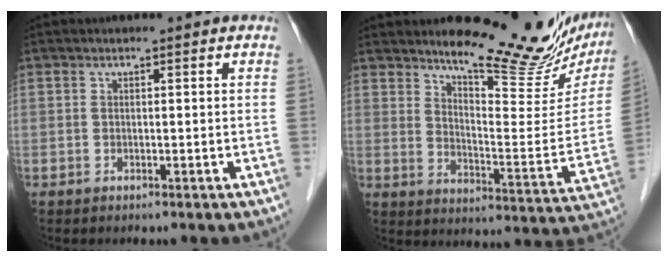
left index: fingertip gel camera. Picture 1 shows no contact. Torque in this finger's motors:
{"motor_torque": [0.95, -0.99, 0.50, 0.08]}